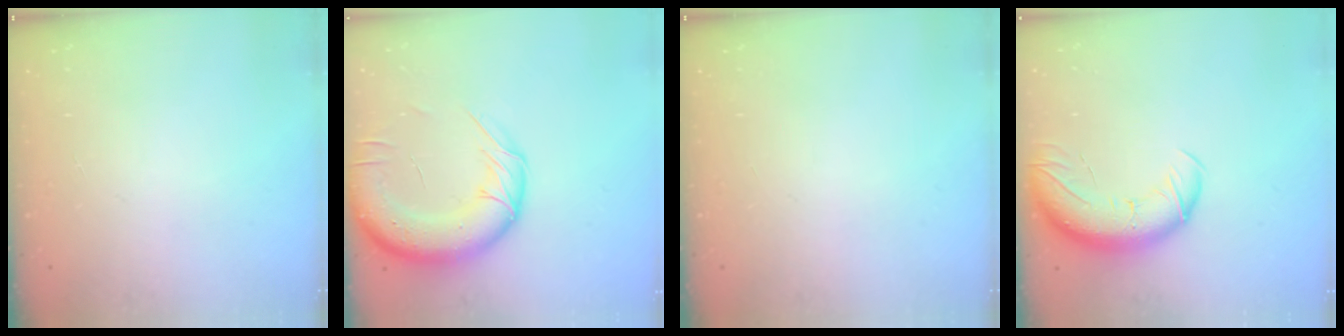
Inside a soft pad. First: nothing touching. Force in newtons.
{"total": 17.4, "press": 16.9, "slide": 3.9}
{"total": 0.0}
{"total": 12.8, "press": 12.5, "slide": 3.1}